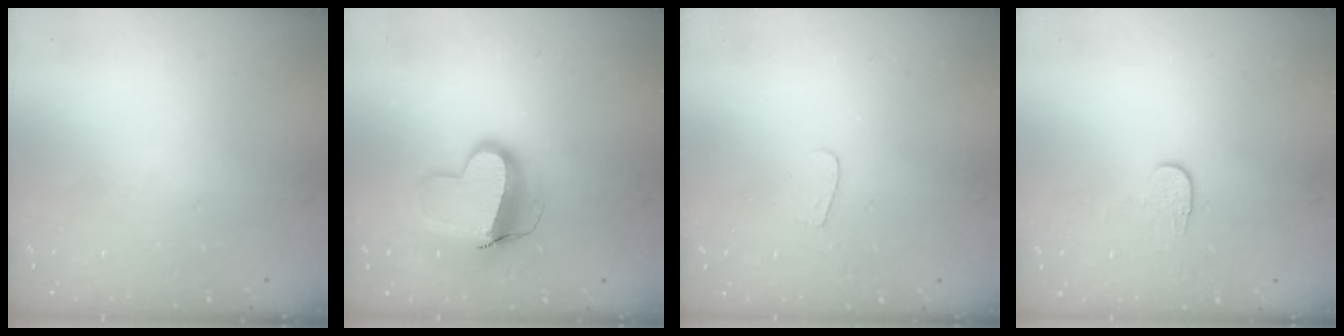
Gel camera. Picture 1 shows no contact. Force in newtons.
{"total": 13.1, "press": 13.0, "slide": 1.3}
{"total": 3.5, "press": 3.5, "slide": 0.3}
{"total": 3.8, "press": 3.8, "slide": 0.4}